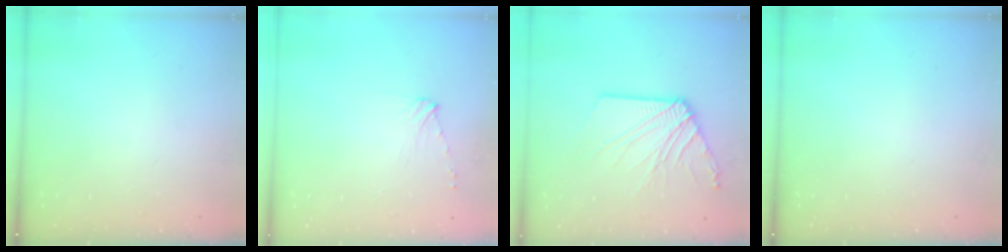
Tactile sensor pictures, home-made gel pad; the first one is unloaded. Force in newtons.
{"total": 4.3, "press": 4.2, "slide": 0.6}
{"total": 11.5, "press": 11.5, "slide": 0.8}
{"total": 0.0}